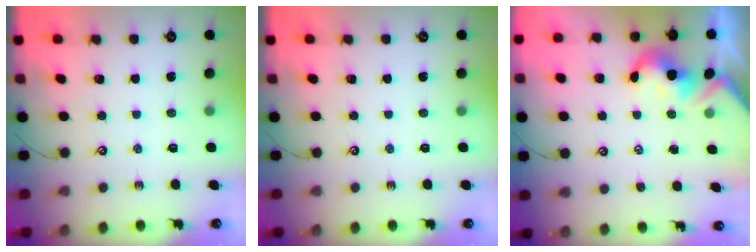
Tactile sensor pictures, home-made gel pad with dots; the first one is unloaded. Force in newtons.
{"total": 0.0}
{"total": 1.9, "press": 1.9, "slide": 0.3}